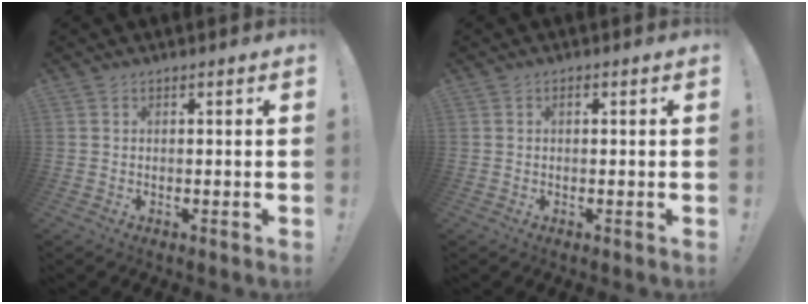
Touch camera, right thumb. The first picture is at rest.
{"total": 0.7, "force": [0.2, 0.3, 0.5], "torque": [-0.006, 0.002, 0.001]}